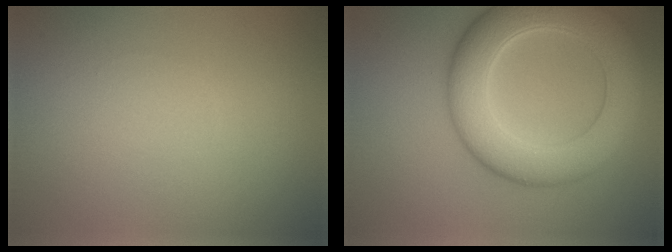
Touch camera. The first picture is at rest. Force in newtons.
{"total": 9.1, "press": 9.1, "slide": 0.0}